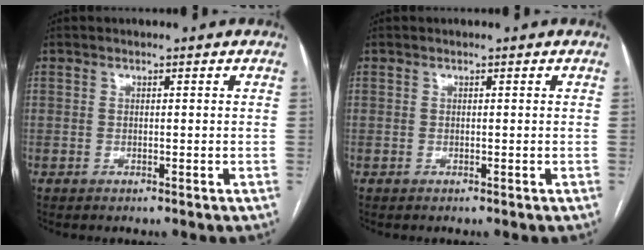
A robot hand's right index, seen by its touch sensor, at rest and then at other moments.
{"total": 0.0}